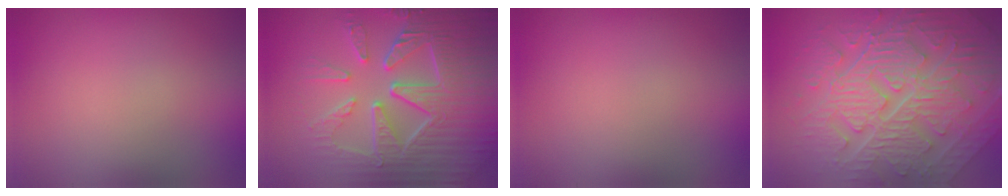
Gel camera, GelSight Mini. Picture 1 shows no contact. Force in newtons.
{"total": 10.0, "press": 6.7, "slide": 7.5}
{"total": 0.0}
{"total": 10.8, "press": 7.3, "slide": 7.9}